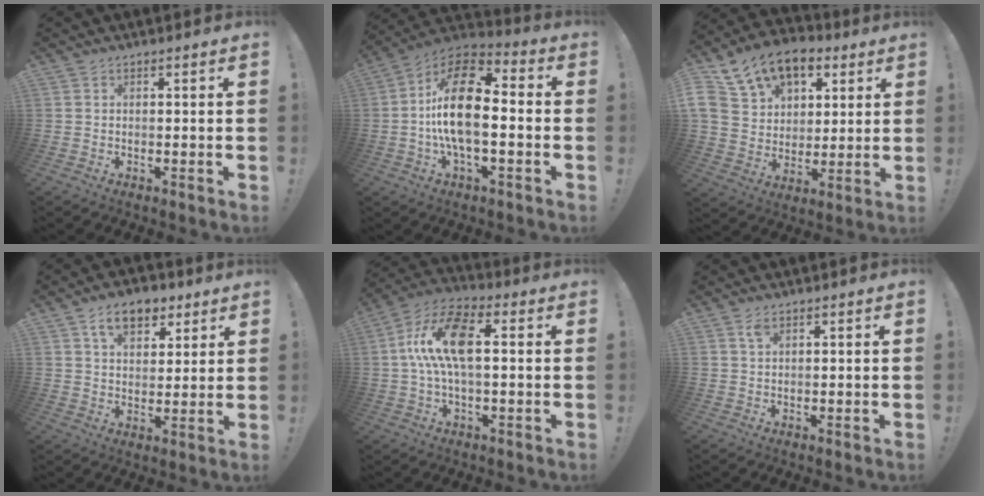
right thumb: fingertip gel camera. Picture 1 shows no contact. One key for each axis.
{"total": 18.1, "fx": -1.6, "fy": 8.4, "fz": 16.0, "tx": -0.293, "ty": 0.016, "tz": -0.031}
{"total": 17.4, "fx": 9.3, "fy": 12.1, "fz": 8.4, "tx": -0.140, "ty": -0.038, "tz": 0.182}
{"total": 10.7, "fx": 6.0, "fy": 6.8, "fz": 5.7, "tx": -0.078, "ty": -0.017, "tz": 0.111}
{"total": 14.8, "fx": 1.5, "fy": 7.0, "fz": 13.0, "tx": -0.238, "ty": 0.009, "tz": 0.026}
{"total": 2.1, "fx": 1.2, "fy": 1.0, "fz": 1.4, "tx": -0.019, "ty": -0.004, "tz": 0.021}